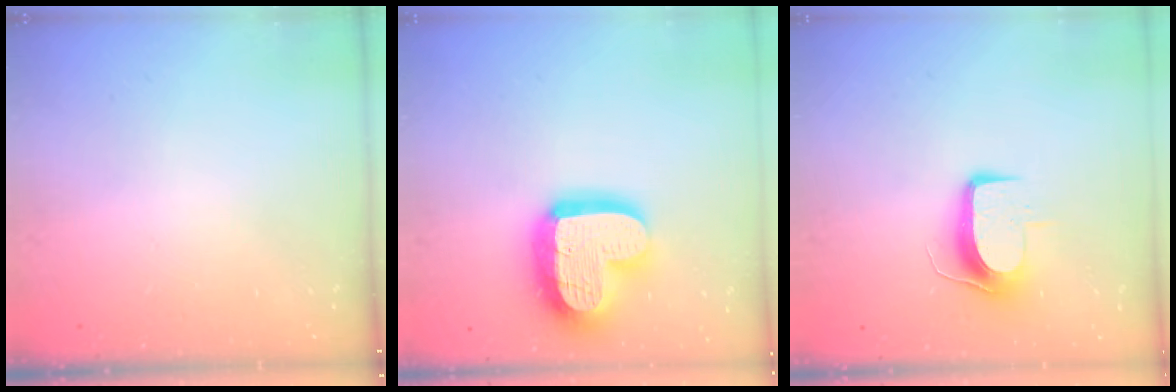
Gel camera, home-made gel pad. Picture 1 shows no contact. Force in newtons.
{"total": 20.3, "press": 20.3, "slide": 1.8}
{"total": 8.8, "press": 8.8, "slide": 0.2}